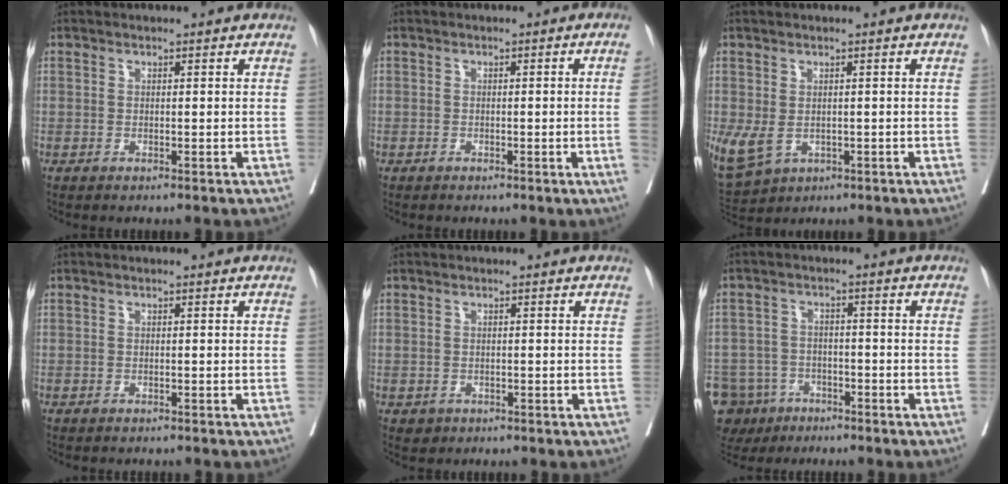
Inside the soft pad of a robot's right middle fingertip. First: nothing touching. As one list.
[{"total": 1.9, "force": [-0.4, -0.3, 1.8], "torque": [-0.023, 0.001, -0.008]}, {"total": 7.7, "force": [-1.8, 5.7, 4.8], "torque": [-0.125, -0.009, -0.016]}, {"total": 2.2, "force": [-2.0, 0.6, 0.7], "torque": [-0.014, -0.004, -0.024]}, {"total": 1.2, "force": [-0.6, 1.0, 0.2], "torque": [-0.003, 0.003, -0.005]}, {"total": 11.9, "force": [-7.2, 9.0, 3.1], "torque": [-0.093, 0.001, -0.111]}]